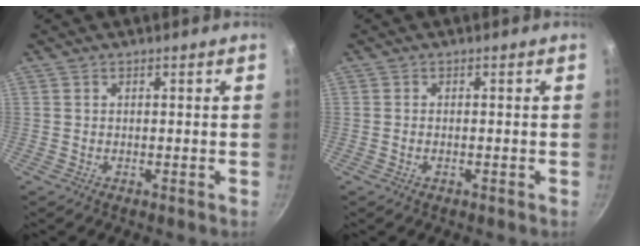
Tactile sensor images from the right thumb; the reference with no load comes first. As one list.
[{"total": 0.8, "force": [-0.4, 0.3, 0.6], "torque": [-0.018, 0.005, -0.009]}]